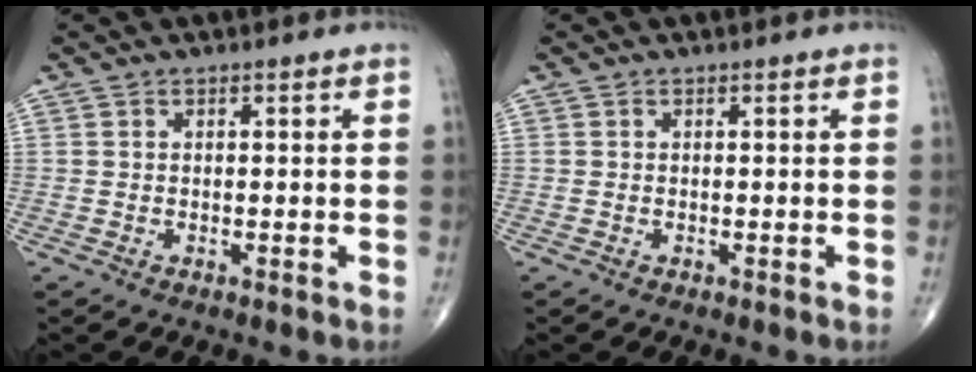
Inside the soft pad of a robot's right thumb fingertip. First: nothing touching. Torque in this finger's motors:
{"motor_torque": [0.11, 0.08, 0.03, 0.09, 0.02]}